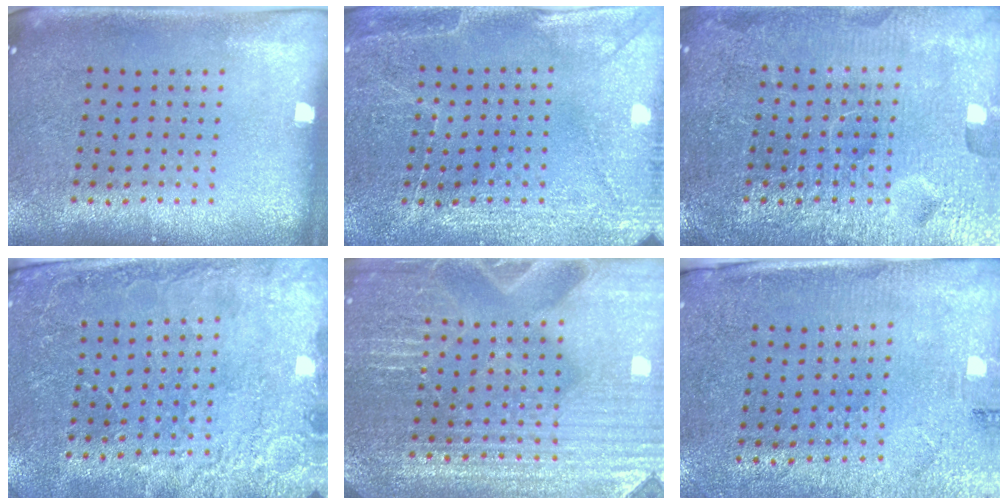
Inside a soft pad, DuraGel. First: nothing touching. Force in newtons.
{"total": 2.9, "press": 2.9, "slide": 0.3}
{"total": 7.2, "press": 7.2, "slide": 1.0}
{"total": 2.7, "press": 2.6, "slide": 0.3}
{"total": 4.6, "press": 4.4, "slide": 1.4}
{"total": 2.7, "press": 2.4, "slide": 1.3}